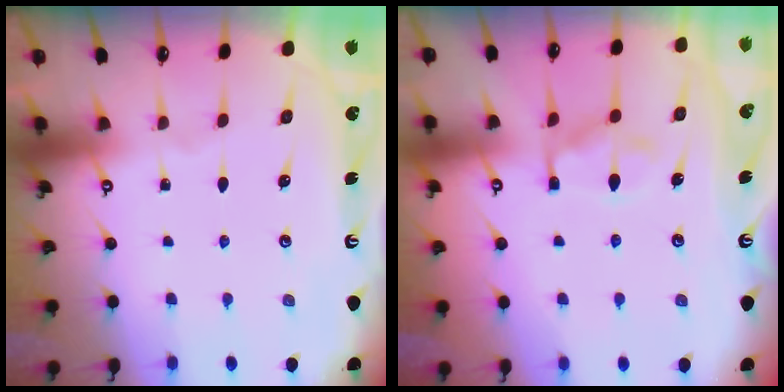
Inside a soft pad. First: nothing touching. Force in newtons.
{"total": 10.4, "press": 10.4, "slide": 0.9}